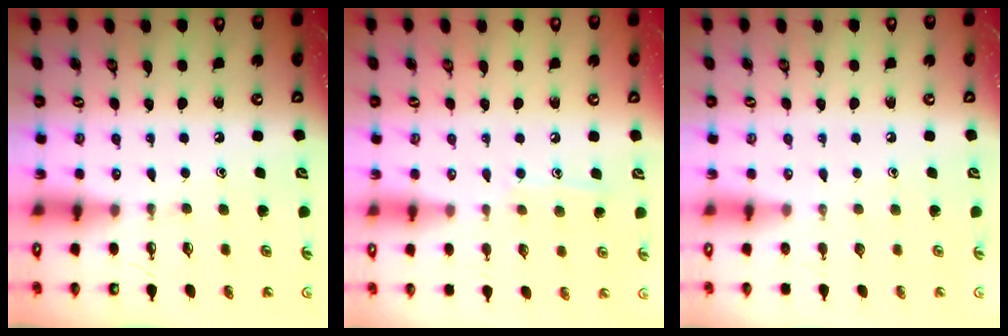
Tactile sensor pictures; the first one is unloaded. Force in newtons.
{"total": 6.8, "press": 6.8, "slide": 0.4}
{"total": 0.0}